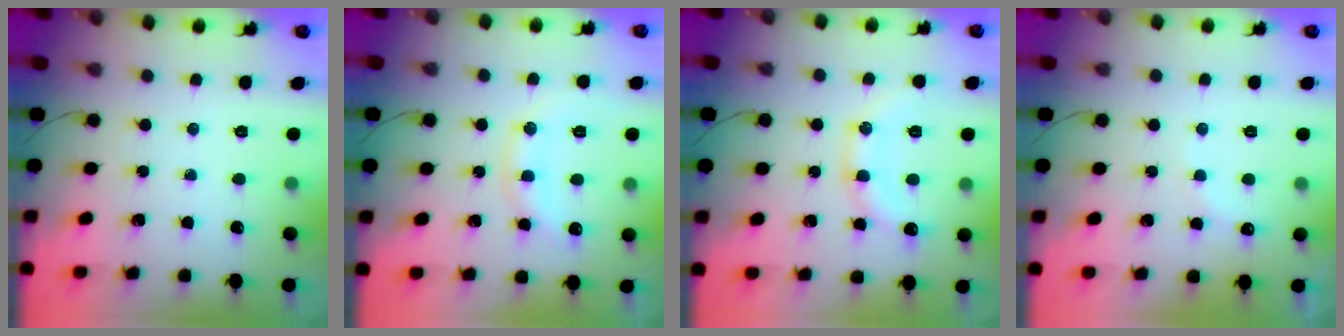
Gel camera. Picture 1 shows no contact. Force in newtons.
{"total": 11.8, "press": 11.7, "slide": 0.8}
{"total": 12.5, "press": 12.4, "slide": 1.0}
{"total": 5.5, "press": 5.4, "slide": 1.1}